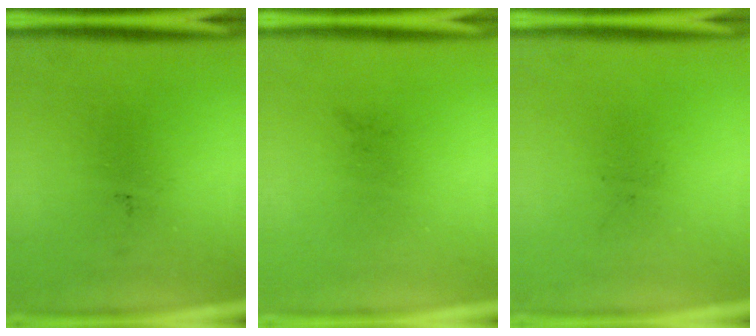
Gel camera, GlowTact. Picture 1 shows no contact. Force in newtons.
{"total": 0.0}
{"total": 0.0}